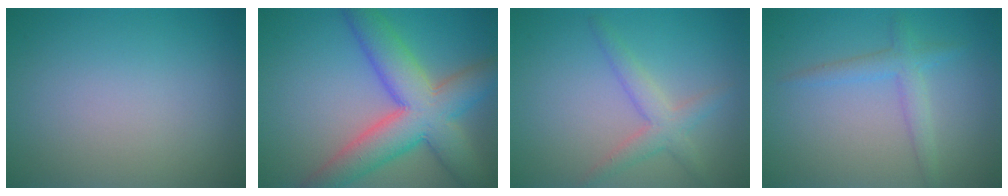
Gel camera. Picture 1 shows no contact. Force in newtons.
{"total": 9.3, "press": 9.3, "slide": 0.6}
{"total": 2.7, "press": 2.7, "slide": 0.1}
{"total": 2.3, "press": 2.3, "slide": 0.2}